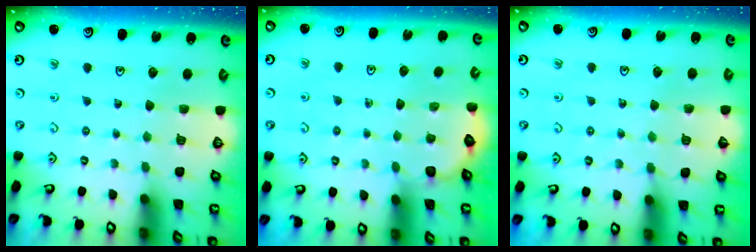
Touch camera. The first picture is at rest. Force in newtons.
{"total": 2.9, "press": 2.8, "slide": 0.7}
{"total": 5.5, "press": 5.3, "slide": 1.4}